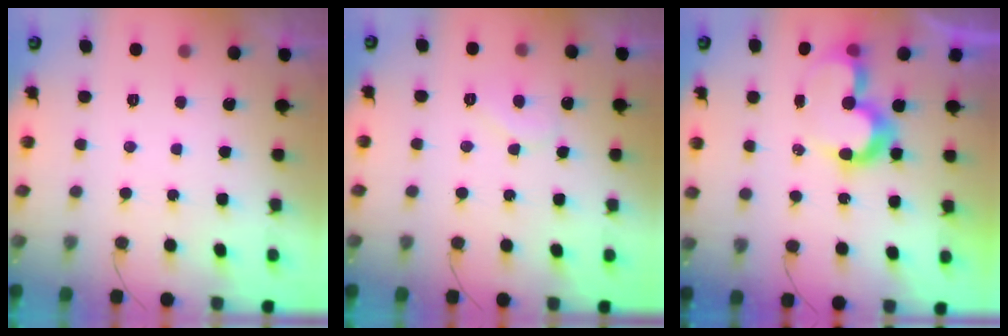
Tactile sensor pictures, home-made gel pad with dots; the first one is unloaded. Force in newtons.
{"total": 5.9, "press": 5.9, "slide": 0.6}
{"total": 9.5, "press": 9.0, "slide": 2.9}